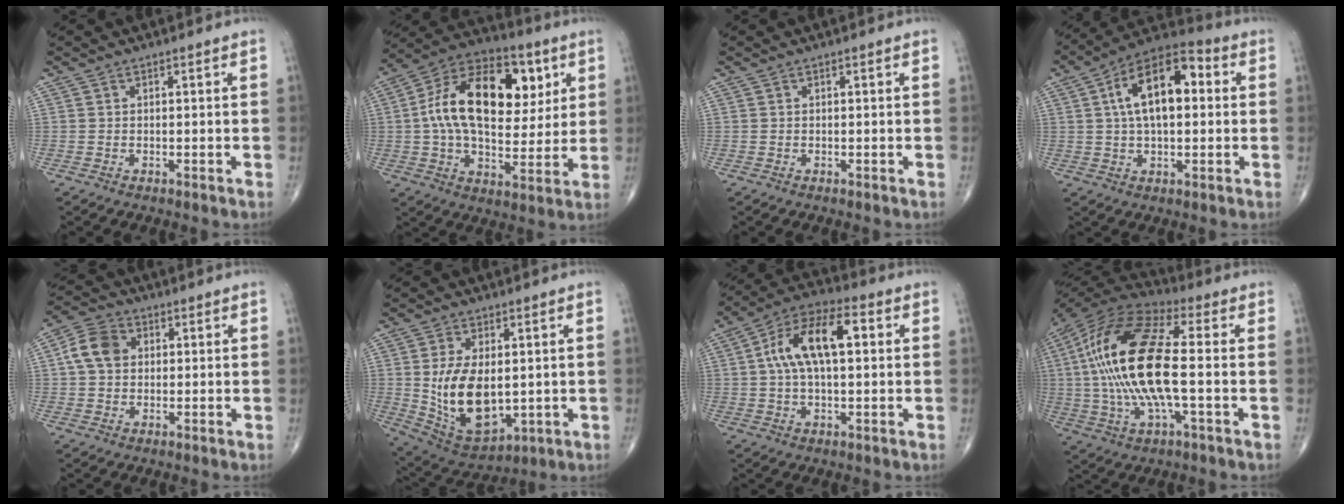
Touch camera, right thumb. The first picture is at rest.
{"total": 23.3, "force": [5.0, 13.6, 18.3], "torque": [-0.281, 0.007, 0.074]}
{"total": 0.0}
{"total": 15.1, "force": [2.6, 7.6, 12.8], "torque": [-0.212, 0.028, 0.036]}
{"total": 7.3, "force": [1.2, 5.7, 4.5], "torque": [-0.077, 0.014, 0.014]}
{"total": 15.3, "force": [0.1, 8.7, 12.6], "torque": [-0.212, -0.014, 0.029]}
{"total": 13.9, "force": [2.4, 6.7, 12.0], "torque": [-0.220, 0.031, 0.036]}
{"total": 23.2, "force": [-0.2, 8.0, 21.7], "torque": [-0.464, 0.018, -0.010]}